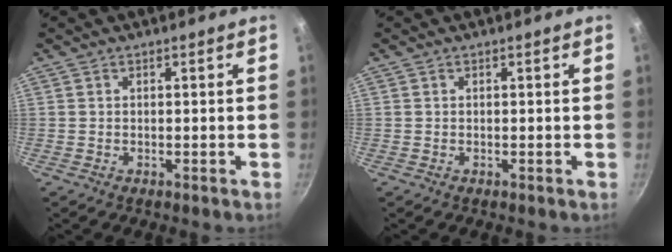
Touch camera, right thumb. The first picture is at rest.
{"total": 0.0}